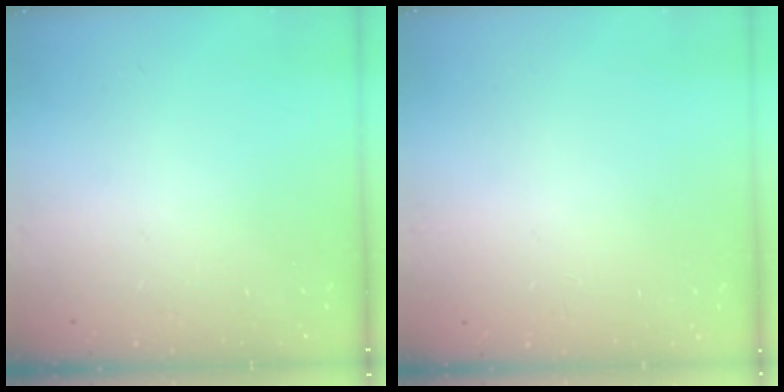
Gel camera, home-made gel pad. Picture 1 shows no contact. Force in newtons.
{"total": 0.0}